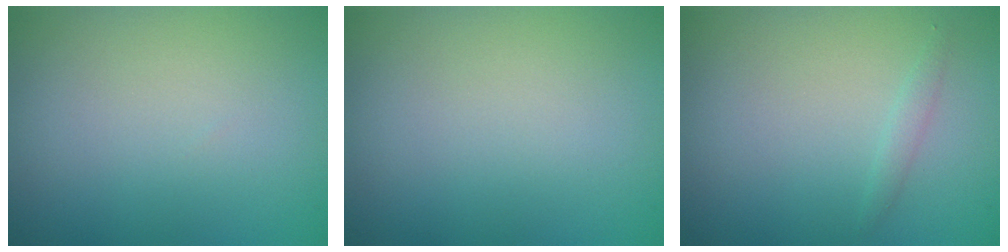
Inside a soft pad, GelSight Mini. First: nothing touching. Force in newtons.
{"total": 0.0}
{"total": 0.8, "press": 0.8, "slide": 0.1}